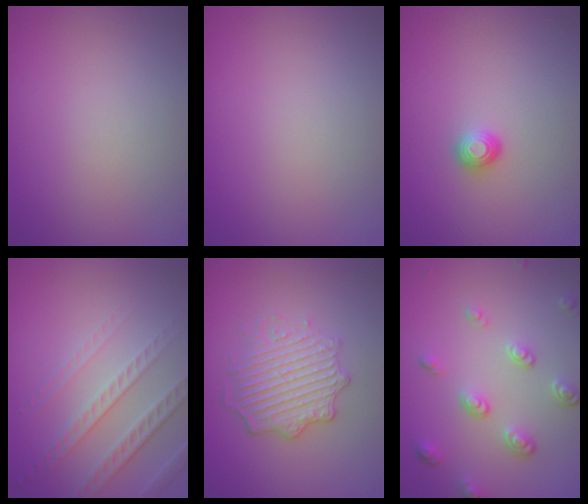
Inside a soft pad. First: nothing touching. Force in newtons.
{"total": 0.0}
{"total": 1.0, "press": 1.0, "slide": 0.1}
{"total": 4.7, "press": 3.1, "slide": 3.4}
{"total": 4.5, "press": 3.5, "slide": 2.9}
{"total": 3.3, "press": 2.6, "slide": 2.1}